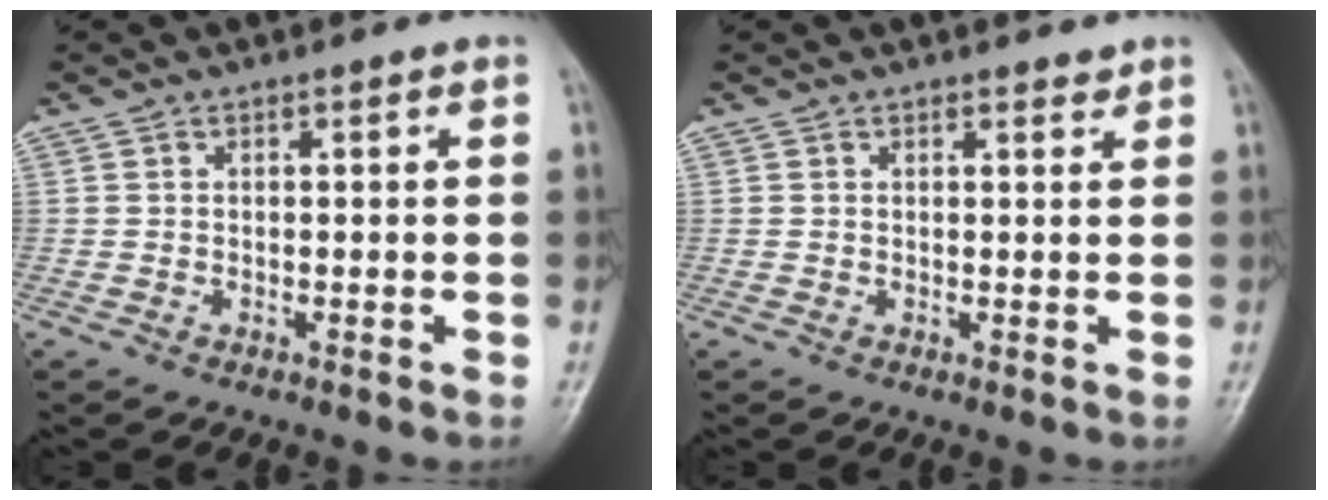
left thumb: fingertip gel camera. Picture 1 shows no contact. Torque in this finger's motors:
{"motor_torque": [-0.35, 0.06, 0.02, 0.01, -0.02]}